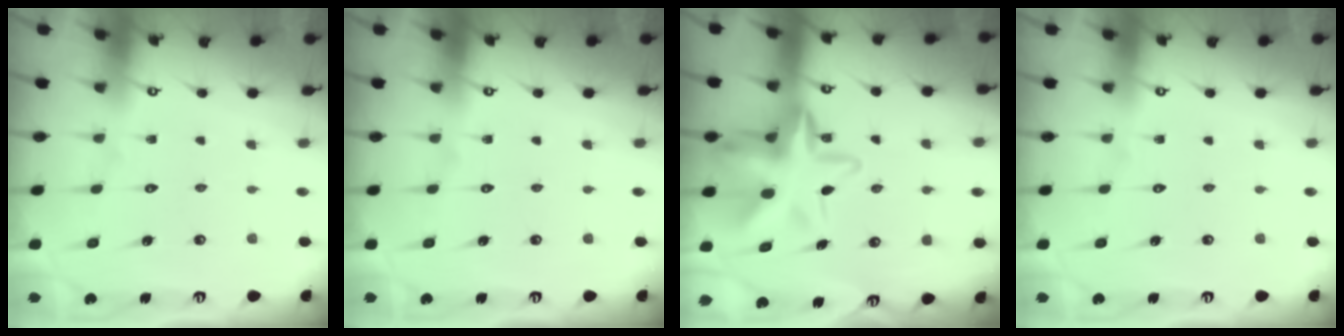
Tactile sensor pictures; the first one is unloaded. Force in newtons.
{"total": 0.0}
{"total": 13.0, "press": 12.8, "slide": 2.7}
{"total": 0.0}